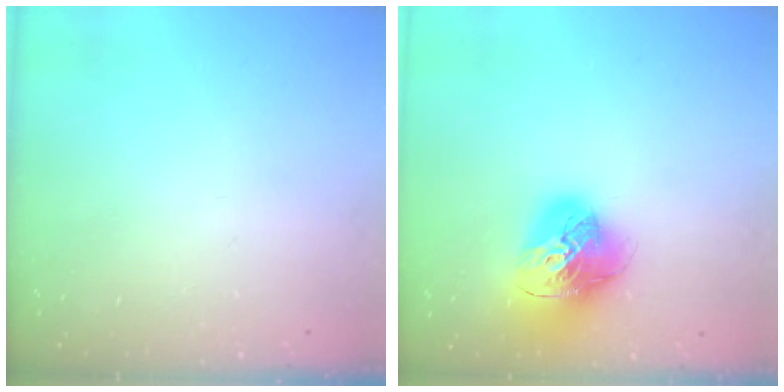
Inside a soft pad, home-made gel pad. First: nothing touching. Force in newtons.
{"total": 19.2, "press": 19.1, "slide": 2.2}